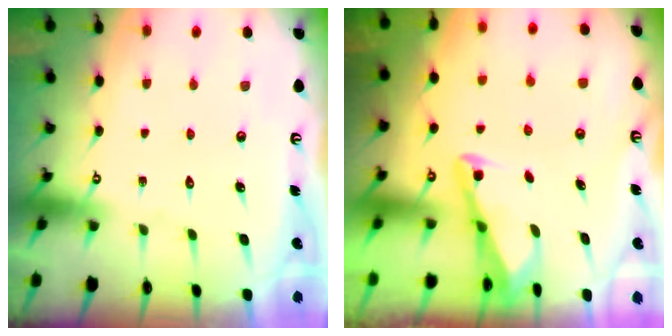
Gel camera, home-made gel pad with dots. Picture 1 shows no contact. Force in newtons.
{"total": 2.8, "press": 2.8, "slide": 0.4}